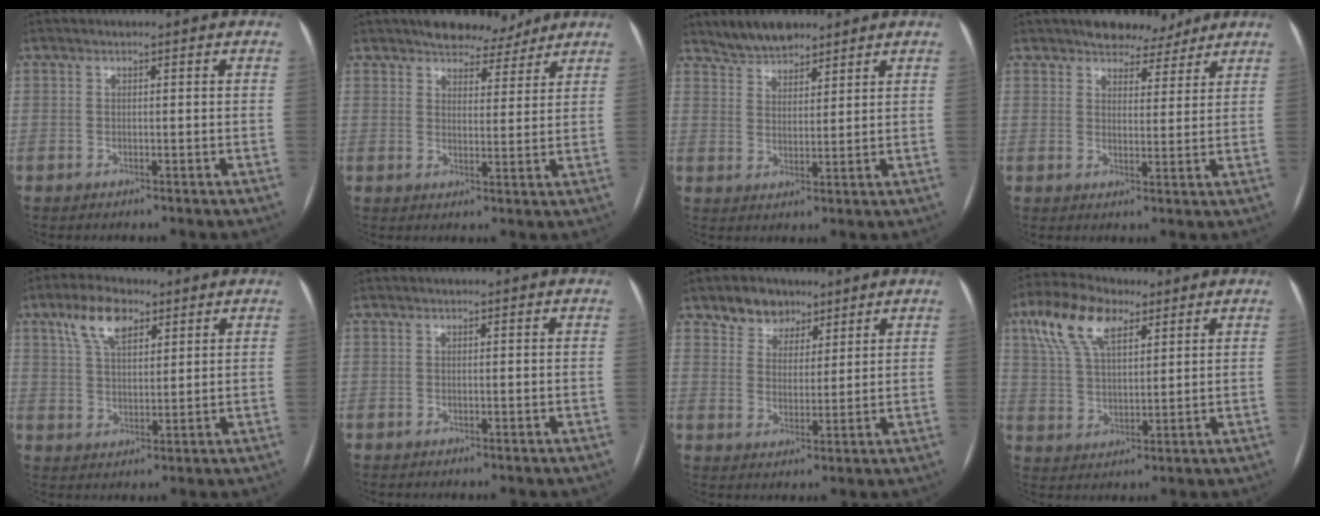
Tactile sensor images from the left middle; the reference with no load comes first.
{"total": 7.4, "force": [6.4, 3.0, 2.4], "torque": [-0.023, 0.007, 0.088]}
{"total": 5.8, "force": [5.1, 2.0, 1.7], "torque": [-0.036, 0.010, 0.098]}
{"total": 6.7, "force": [5.6, 3.1, 2.1], "torque": [-0.021, 0.008, 0.079]}
{"total": 8.0, "force": [4.6, 3.5, 5.5], "torque": [-0.110, 0.018, 0.088]}
{"total": 0.0}
{"total": 6.3, "force": [4.5, 4.1, 1.4], "torque": [-0.024, 0.010, 0.081]}
{"total": 11.1, "force": [6.1, 4.7, 8.0], "torque": [-0.175, 0.028, 0.118]}